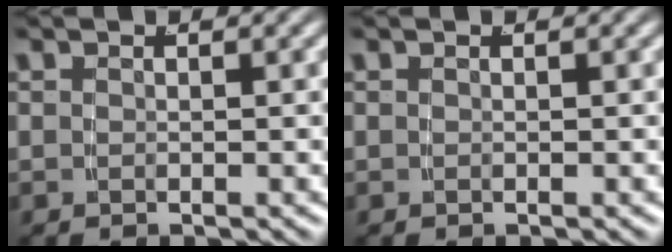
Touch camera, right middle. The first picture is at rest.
{"total": 0.0}